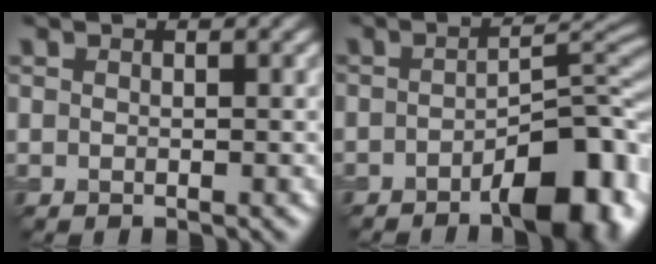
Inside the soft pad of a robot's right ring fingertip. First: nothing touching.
{"total": 8.0, "force": [-4.2, 2.4, 6.4], "torque": [-0.082, 0.013, -0.053]}